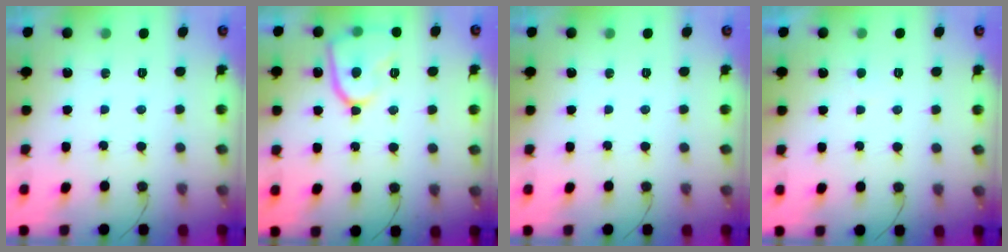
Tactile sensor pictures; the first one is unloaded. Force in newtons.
{"total": 12.7, "press": 12.6, "slide": 1.5}
{"total": 0.0}
{"total": 1.9, "press": 1.9, "slide": 0.3}